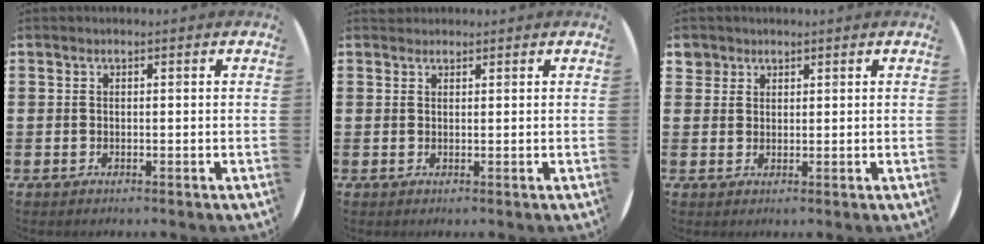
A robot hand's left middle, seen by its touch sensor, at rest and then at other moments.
{"total": 1.0, "force": [0.9, 0.3, -0.2], "torque": [0.003, 0.004, 0.018]}
{"total": 2.0, "force": [1.6, 1.3, 0.0], "torque": [0.003, 0.003, 0.030]}